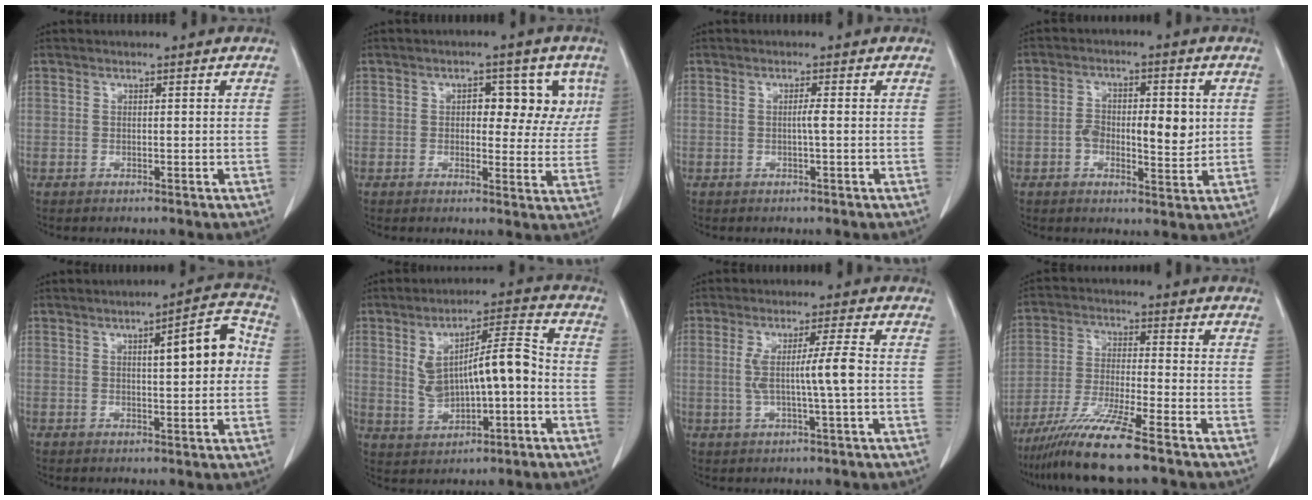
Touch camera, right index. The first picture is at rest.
{"total": 7.2, "force": [2.2, 4.1, 5.5], "torque": [-0.049, 0.016, 0.024]}
{"total": 1.1, "force": [-0.2, -0.2, 1.0], "torque": [-0.019, 0.000, -0.004]}
{"total": 7.8, "force": [0.0, 3.4, 7.1], "torque": [-0.120, 0.008, 0.000]}
{"total": 8.1, "force": [1.2, 1.7, 7.9], "torque": [-0.106, 0.021, 0.014]}
{"total": 10.5, "force": [-0.1, 2.9, 10.1], "torque": [-0.177, 0.022, 0.005]}
{"total": 6.3, "force": [-0.2, -0.8, 6.3], "torque": [-0.117, 0.002, 0.000]}
{"total": 10.5, "force": [-8.0, -0.8, 6.7], "torque": [-0.129, -0.035, -0.147]}